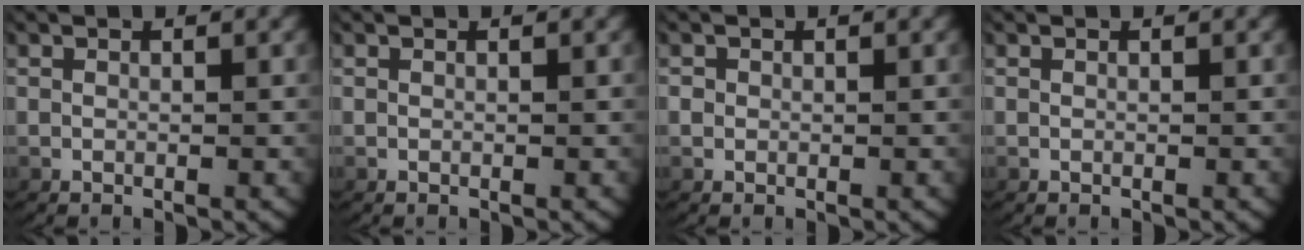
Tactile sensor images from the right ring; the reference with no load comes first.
{"total": 0.0}
{"total": 0.7, "force": [-0.1, 0.7, 0.1], "torque": [-0.012, -0.007, 0.002]}
{"total": 0.0}